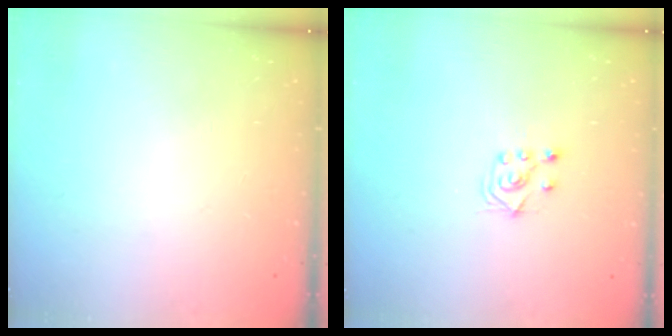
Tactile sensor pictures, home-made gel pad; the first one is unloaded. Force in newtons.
{"total": 5.7, "press": 5.7, "slide": 0.8}